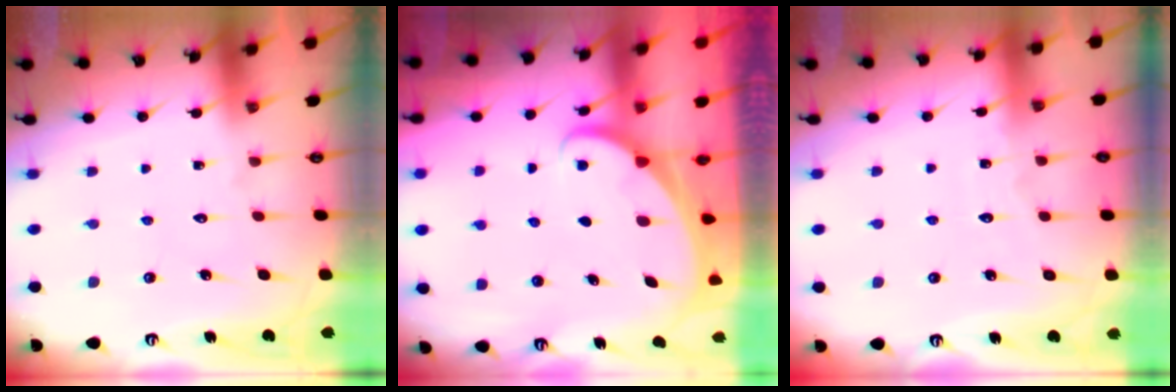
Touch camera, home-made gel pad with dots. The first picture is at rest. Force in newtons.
{"total": 1.6, "press": 1.6, "slide": 0.1}
{"total": 2.4, "press": 2.4, "slide": 0.2}